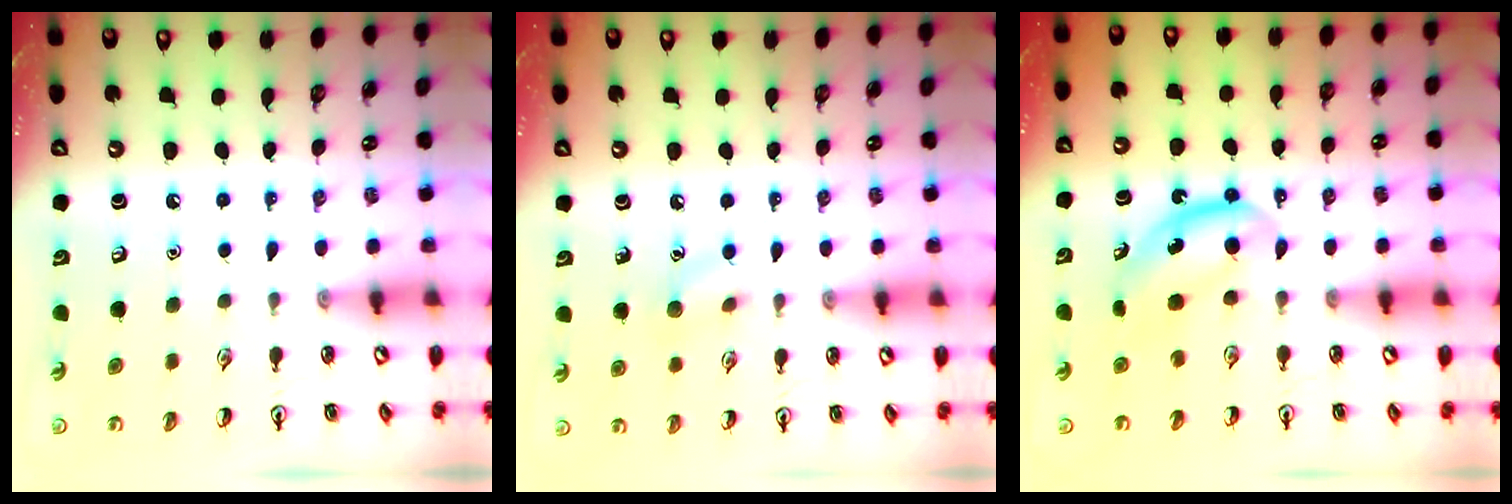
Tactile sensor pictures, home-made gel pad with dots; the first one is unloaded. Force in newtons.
{"total": 6.6, "press": 6.4, "slide": 1.5}
{"total": 5.5, "press": 5.4, "slide": 1.1}